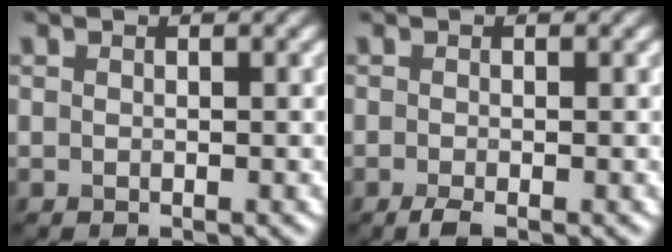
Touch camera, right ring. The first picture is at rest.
{"total": 1.2, "force": [-0.8, 0.2, 0.9], "torque": [-0.019, -0.003, -0.017]}